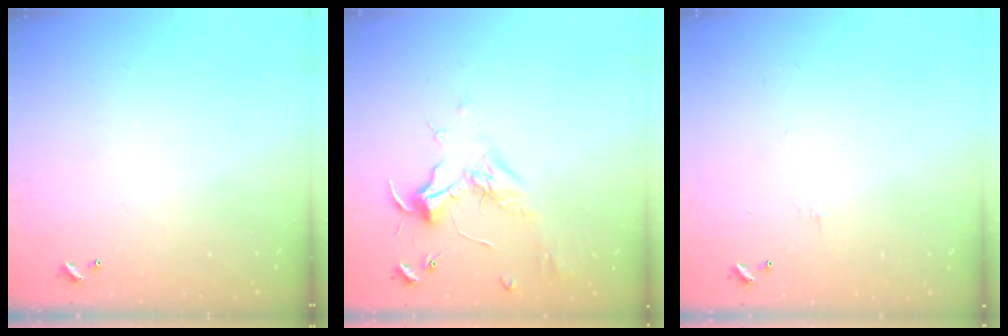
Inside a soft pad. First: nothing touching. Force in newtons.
{"total": 1.8, "press": 1.7, "slide": 0.7}
{"total": 1.5, "press": 1.3, "slide": 0.6}